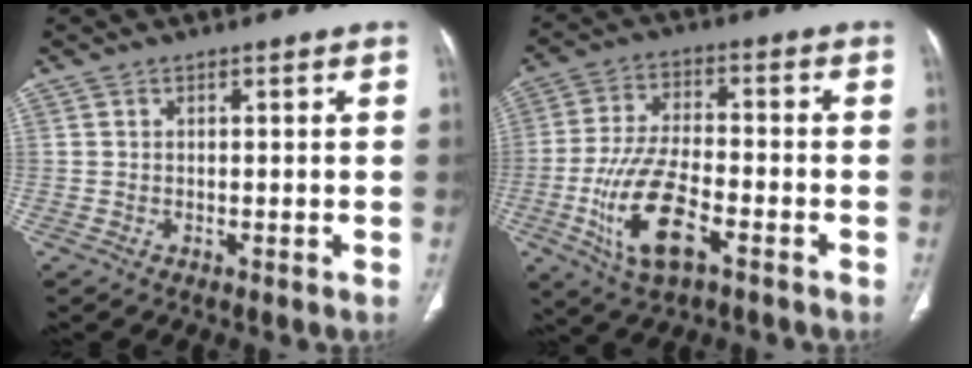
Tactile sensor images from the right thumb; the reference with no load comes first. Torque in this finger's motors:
{"motor_torque": [-0.03, 0.57, 1.54, -0.21, 0.18]}